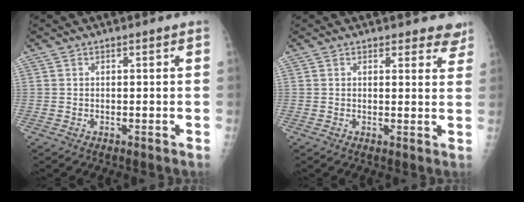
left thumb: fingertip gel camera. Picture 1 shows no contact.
{"total": 5.3, "force": [4.7, 2.2, 1.1], "torque": [0.026, -0.026, 0.039]}